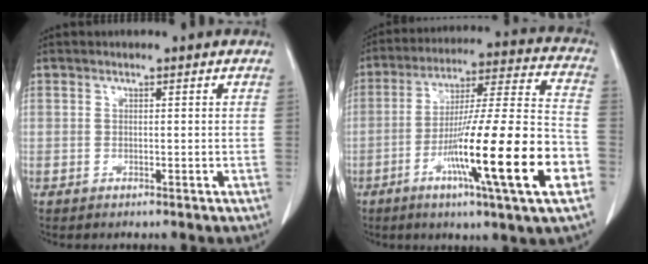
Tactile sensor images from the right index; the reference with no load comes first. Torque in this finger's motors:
{"motor_torque": [2.14, 0.00, 1.05, 0.21]}